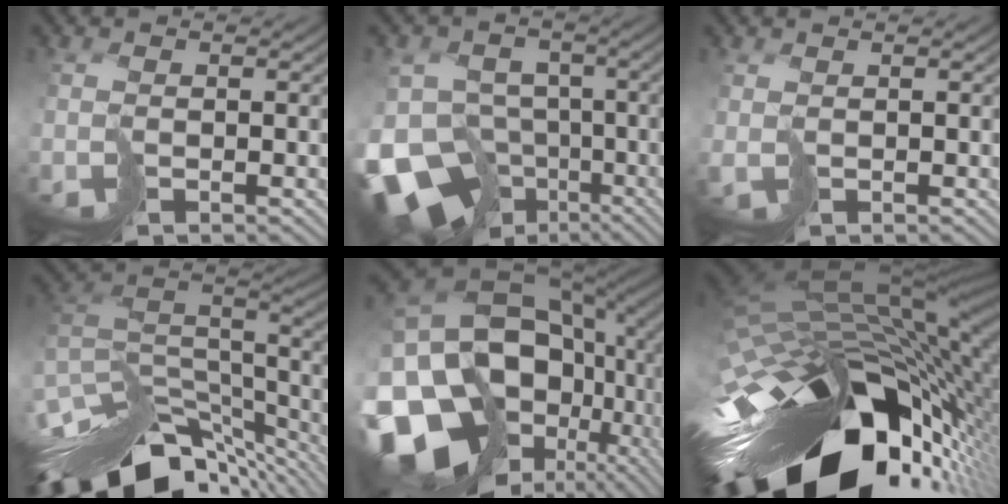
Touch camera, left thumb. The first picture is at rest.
{"total": 16.5, "force": [-8.0, 12.0, 8.0], "torque": [-0.207, -0.022, -0.125]}
{"total": 0.7, "force": [0.6, 0.2, 0.3], "torque": [-0.013, -0.003, 0.012]}
{"total": 14.0, "force": [-9.6, 5.8, 8.3], "torque": [-0.193, -0.007, -0.155]}
{"total": 19.6, "force": [-3.5, 14.4, 12.8], "torque": [-0.287, -0.028, -0.049]}
{"total": 17.2, "force": [-7.0, 9.0, 12.9], "torque": [-0.253, -0.029, -0.101]}